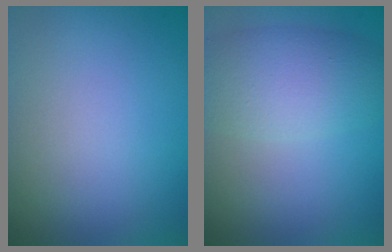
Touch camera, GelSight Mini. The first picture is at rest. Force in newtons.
{"total": 5.4, "press": 5.4, "slide": 0.2}